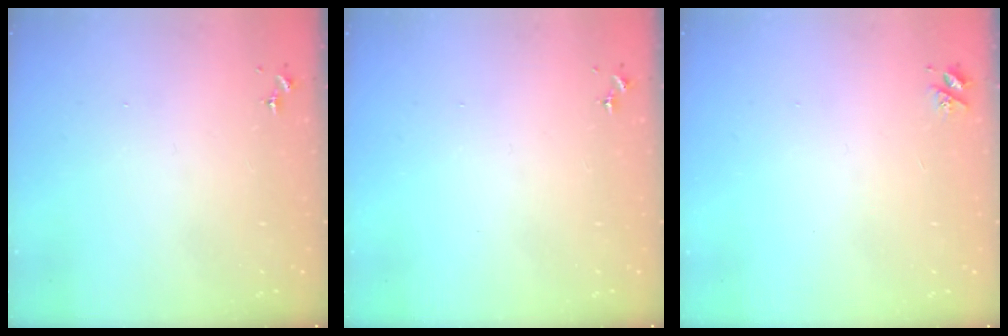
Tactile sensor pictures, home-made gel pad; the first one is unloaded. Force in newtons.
{"total": 0.0}
{"total": 3.8, "press": 3.8, "slide": 0.5}